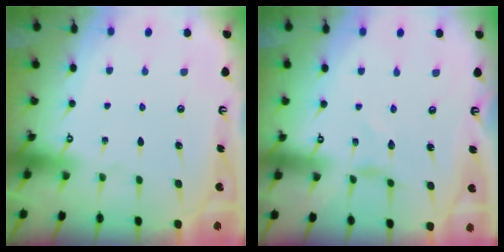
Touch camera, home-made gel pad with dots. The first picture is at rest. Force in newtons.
{"total": 0.0}